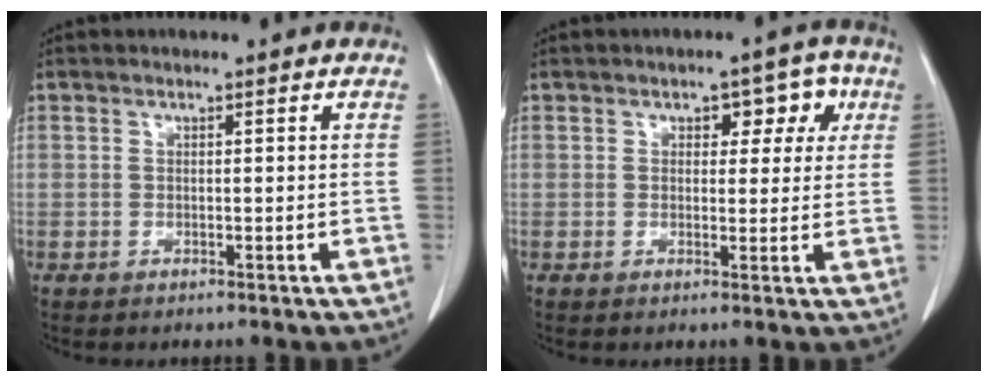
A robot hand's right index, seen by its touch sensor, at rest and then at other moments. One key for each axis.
{"total": 5.0, "fx": 1.8, "fy": 3.0, "fz": 3.6, "tx": -0.032, "ty": 0.021, "tz": 0.022}